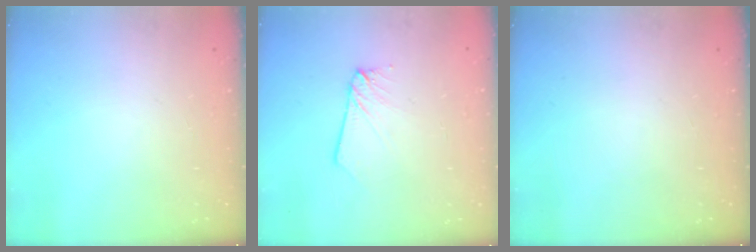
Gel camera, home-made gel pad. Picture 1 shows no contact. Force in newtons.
{"total": 2.6, "press": 2.6, "slide": 0.3}
{"total": 0.0}